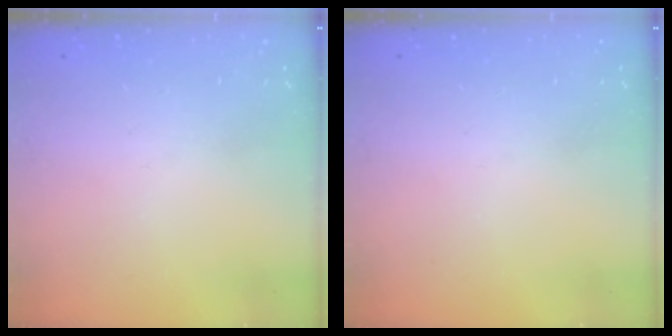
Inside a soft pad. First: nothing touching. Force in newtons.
{"total": 0.0}